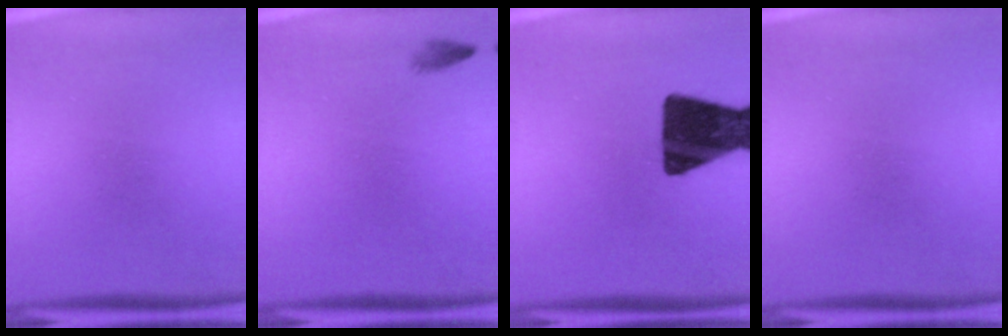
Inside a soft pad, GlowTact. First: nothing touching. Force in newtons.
{"total": 0.8}
{"total": 16.5}
{"total": 0.0}